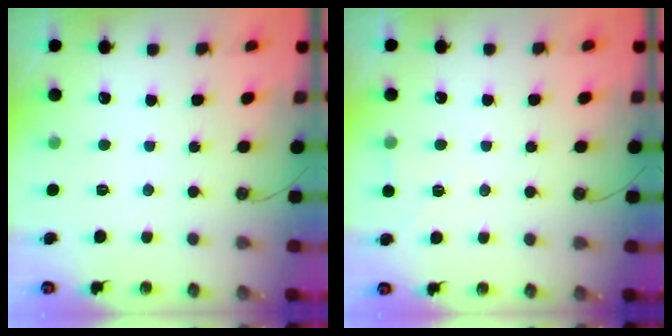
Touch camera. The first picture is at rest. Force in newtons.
{"total": 4.7, "press": 3.0, "slide": 3.6}